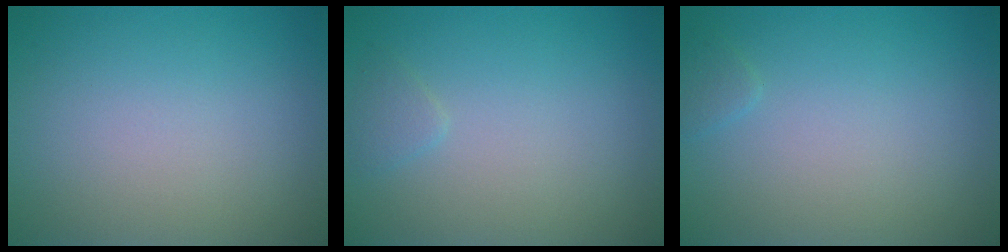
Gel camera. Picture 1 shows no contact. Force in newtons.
{"total": 0.9, "press": 0.9, "slide": 0.1}
{"total": 0.7, "press": 0.7, "slide": 0.0}